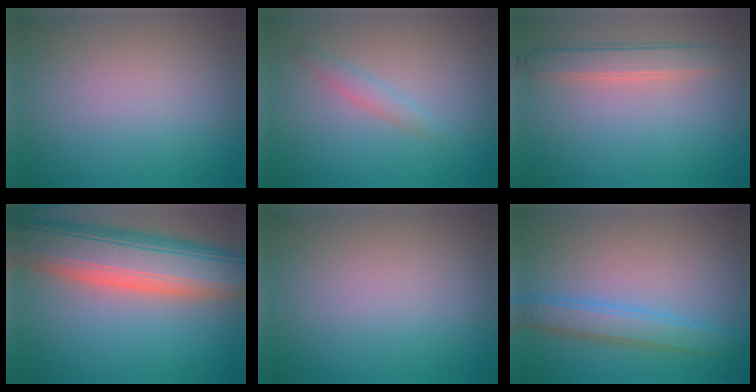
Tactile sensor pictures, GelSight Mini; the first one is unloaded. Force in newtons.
{"total": 1.3, "press": 1.3, "slide": 0.0}
{"total": 2.6, "press": 2.6, "slide": 0.1}
{"total": 12.0, "press": 12.0, "slide": 1.0}
{"total": 0.0}
{"total": 2.4, "press": 2.4, "slide": 0.2}